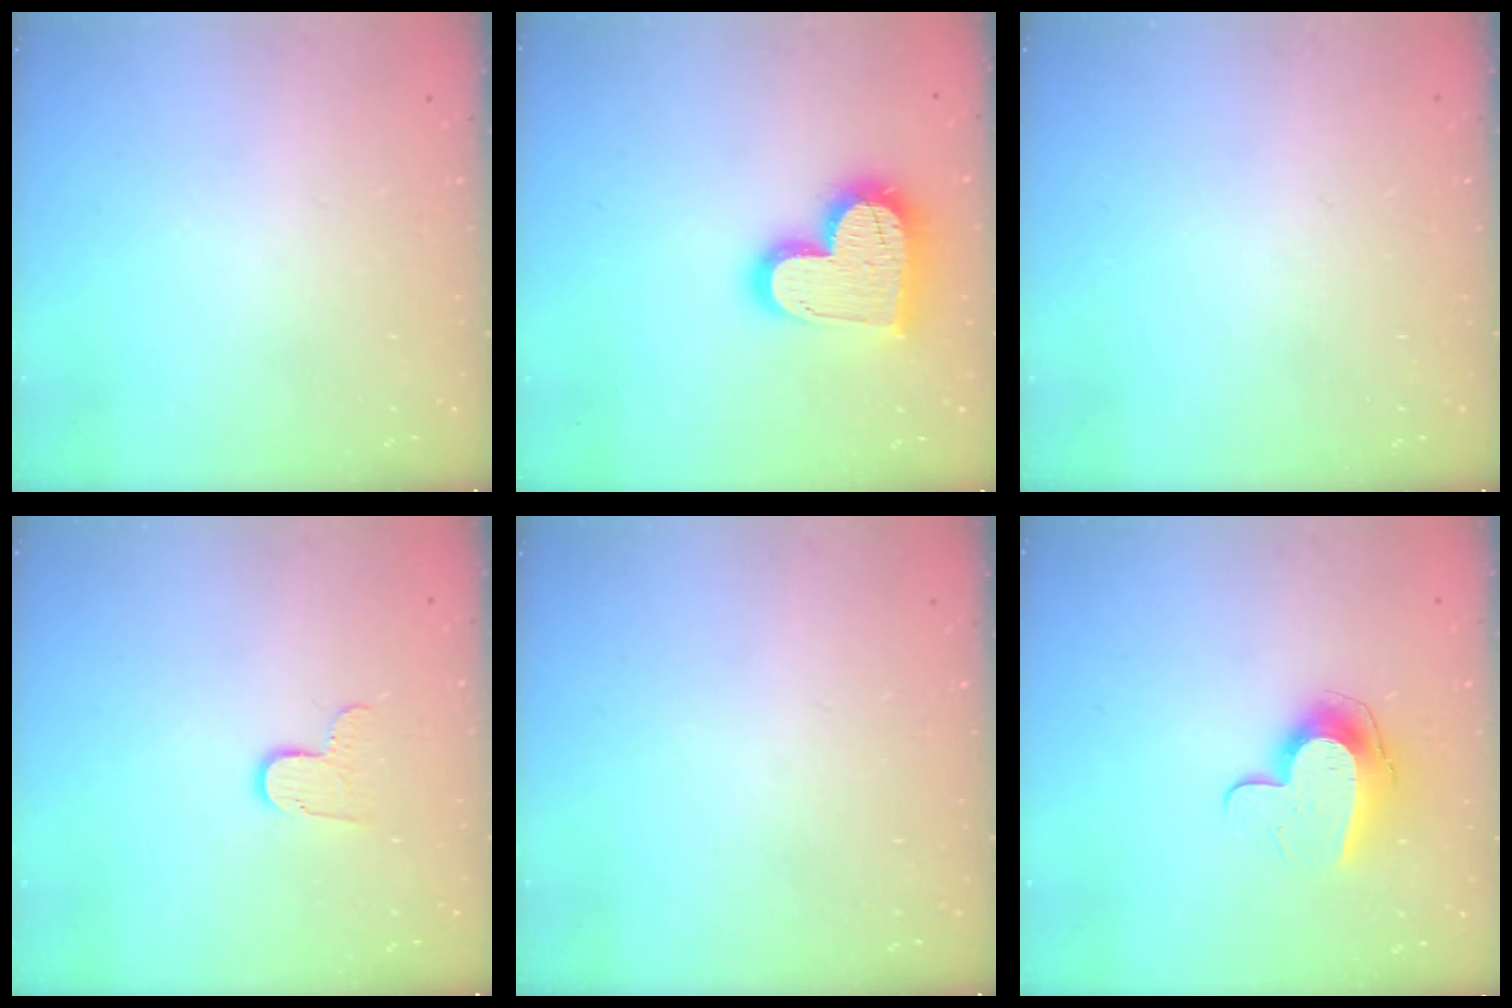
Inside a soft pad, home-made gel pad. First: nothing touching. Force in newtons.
{"total": 18.9, "press": 18.9, "slide": 1.2}
{"total": 0.0}
{"total": 6.7, "press": 6.7, "slide": 0.4}
{"total": 0.0}
{"total": 10.8, "press": 10.8, "slide": 0.5}